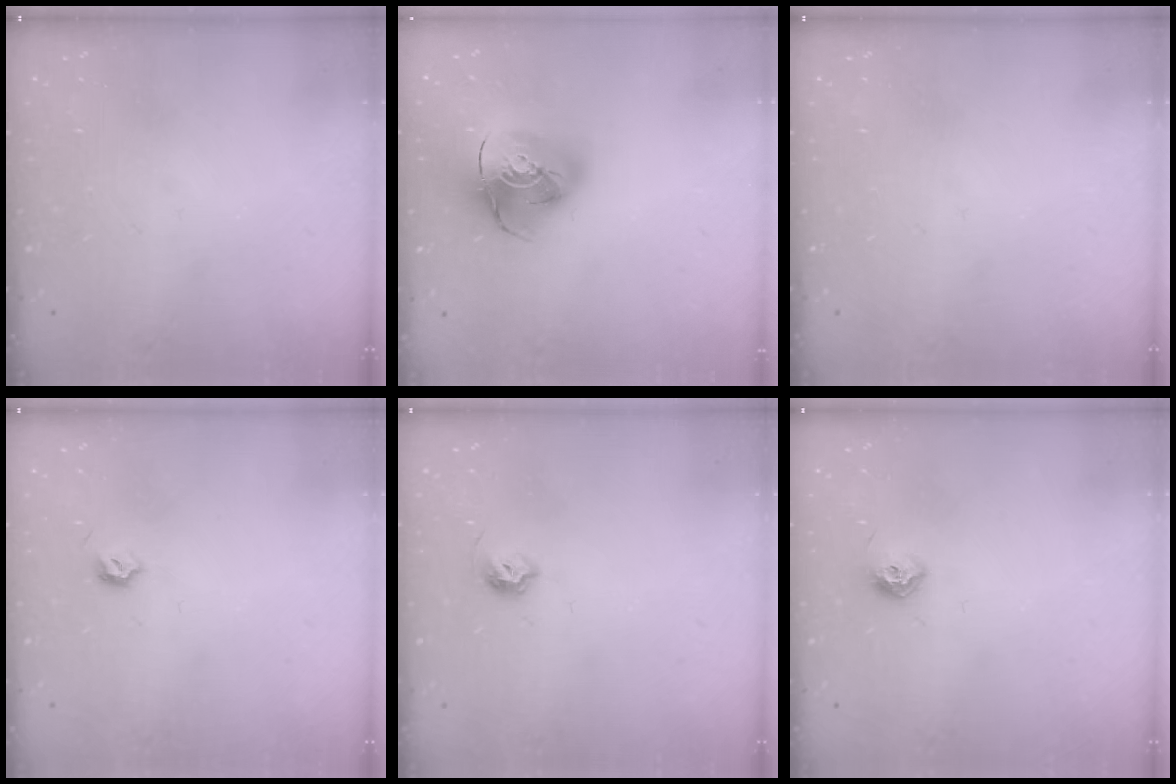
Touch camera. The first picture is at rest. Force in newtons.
{"total": 16.0, "press": 15.8, "slide": 2.1}
{"total": 0.0}
{"total": 4.0, "press": 3.9, "slide": 0.7}
{"total": 6.1, "press": 6.0, "slide": 1.1}
{"total": 7.9, "press": 7.8, "slide": 0.9}